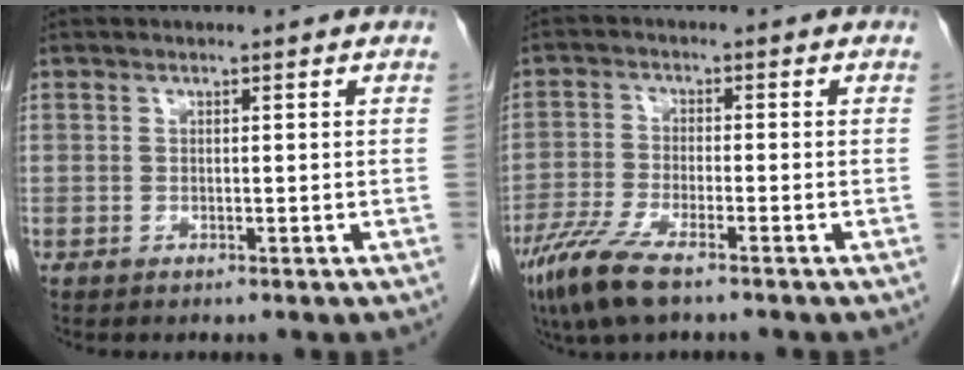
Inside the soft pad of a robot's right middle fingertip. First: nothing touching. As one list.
[{"total": 7.5, "force": [-5.2, 1.3, 5.3], "torque": [-0.118, -0.017, -0.095]}]